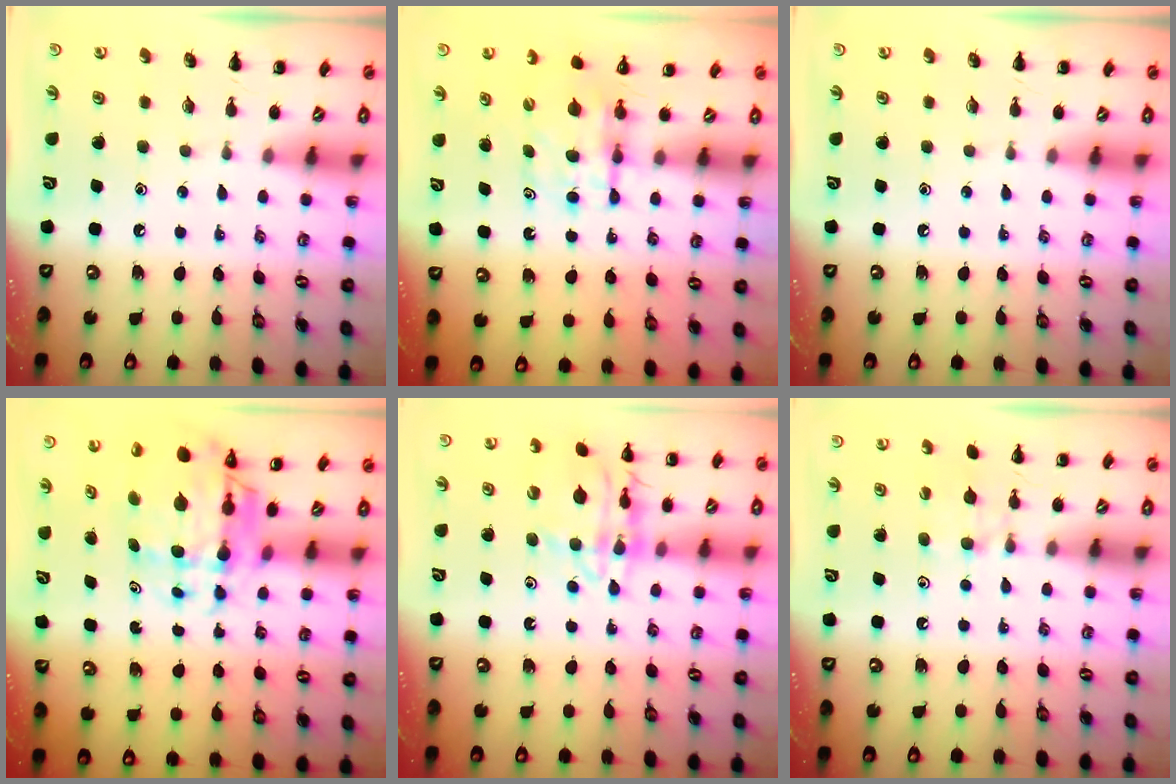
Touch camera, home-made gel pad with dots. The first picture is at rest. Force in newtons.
{"total": 5.4, "press": 5.4, "slide": 0.0}
{"total": 0.0}
{"total": 8.6, "press": 8.1, "slide": 2.8}
{"total": 13.1, "press": 13.0, "slide": 2.2}
{"total": 7.0, "press": 6.7, "slide": 1.8}